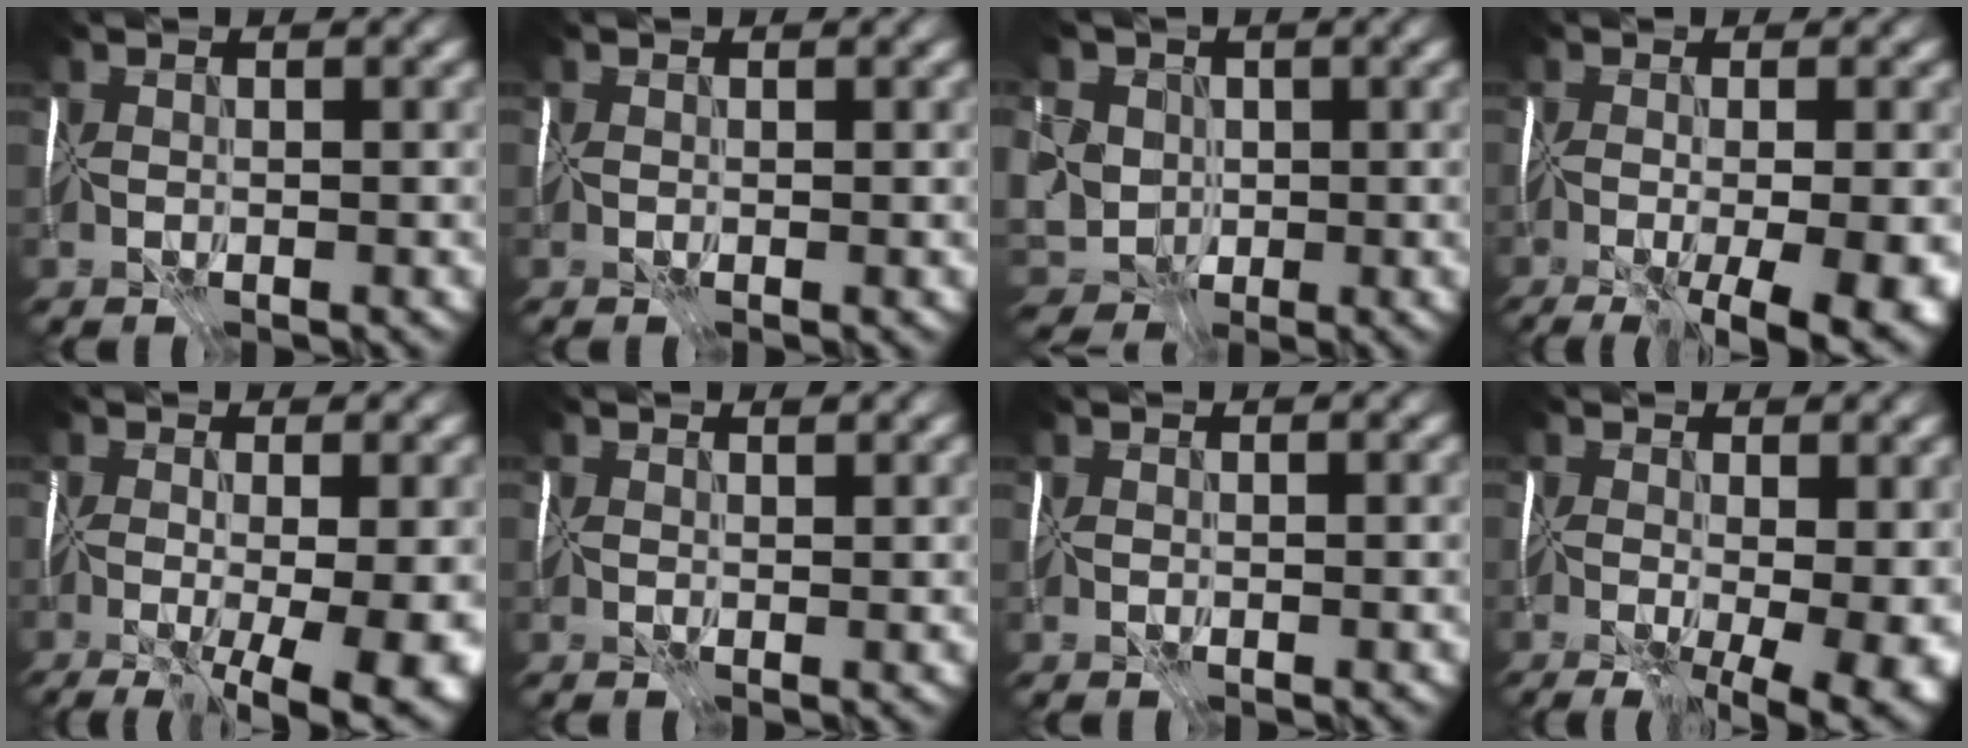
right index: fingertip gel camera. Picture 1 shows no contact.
{"total": 0.7, "force": [0.1, 0.2, 0.6], "torque": [-0.009, 0.002, 0.001]}
{"total": 7.3, "force": [0.7, 6.6, 3.1], "torque": [-0.051, 0.013, -0.017]}
{"total": 11.0, "force": [-3.9, 3.4, 9.7], "torque": [-0.143, -0.026, -0.026]}
{"total": 11.3, "force": [-2.8, 4.0, 10.2], "torque": [-0.147, -0.032, -0.013]}
{"total": 1.6, "force": [1.2, 0.4, 0.9], "torque": [-0.011, 0.007, 0.024]}
{"total": 0.0}
{"total": 11.5, "force": [-1.6, 5.5, 10.0], "torque": [-0.120, -0.027, 0.003]}